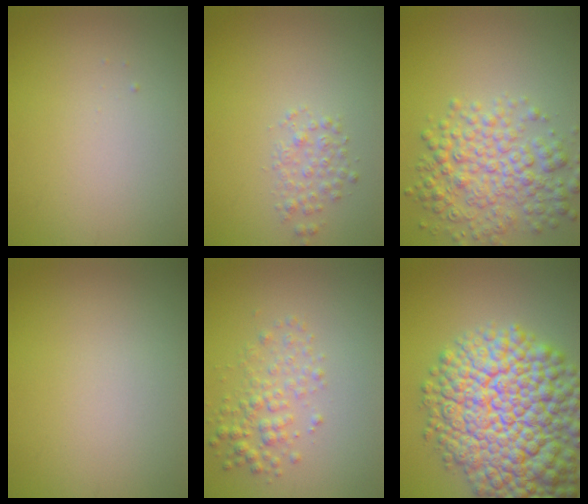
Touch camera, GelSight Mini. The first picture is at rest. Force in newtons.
{"total": 1.6, "press": 1.6, "slide": 0.0}
{"total": 5.8, "press": 5.8, "slide": 0.1}
{"total": 0.0}
{"total": 2.6, "press": 2.6, "slide": 0.0}
{"total": 15.2, "press": 15.2, "slide": 0.6}